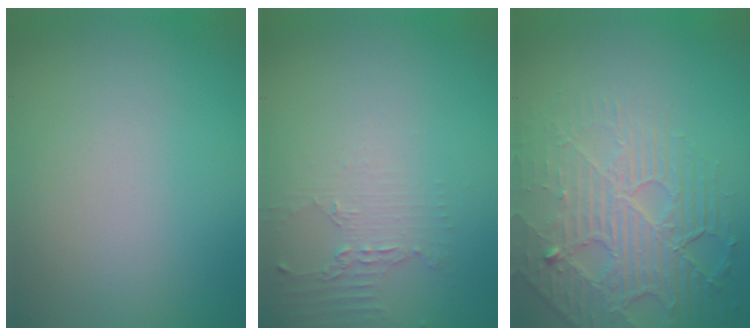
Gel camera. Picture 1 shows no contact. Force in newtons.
{"total": 2.2, "press": 1.6, "slide": 1.5}
{"total": 5.3, "press": 4.6, "slide": 2.6}